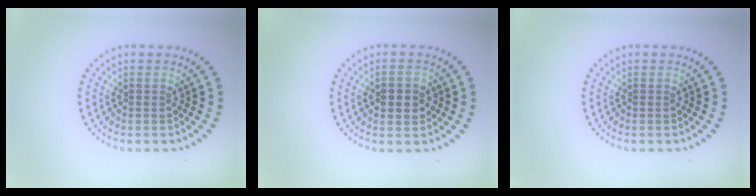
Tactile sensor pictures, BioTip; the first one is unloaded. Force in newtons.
{"total": 2.5, "press": 2.5, "slide": 0.1}
{"total": 0.0}